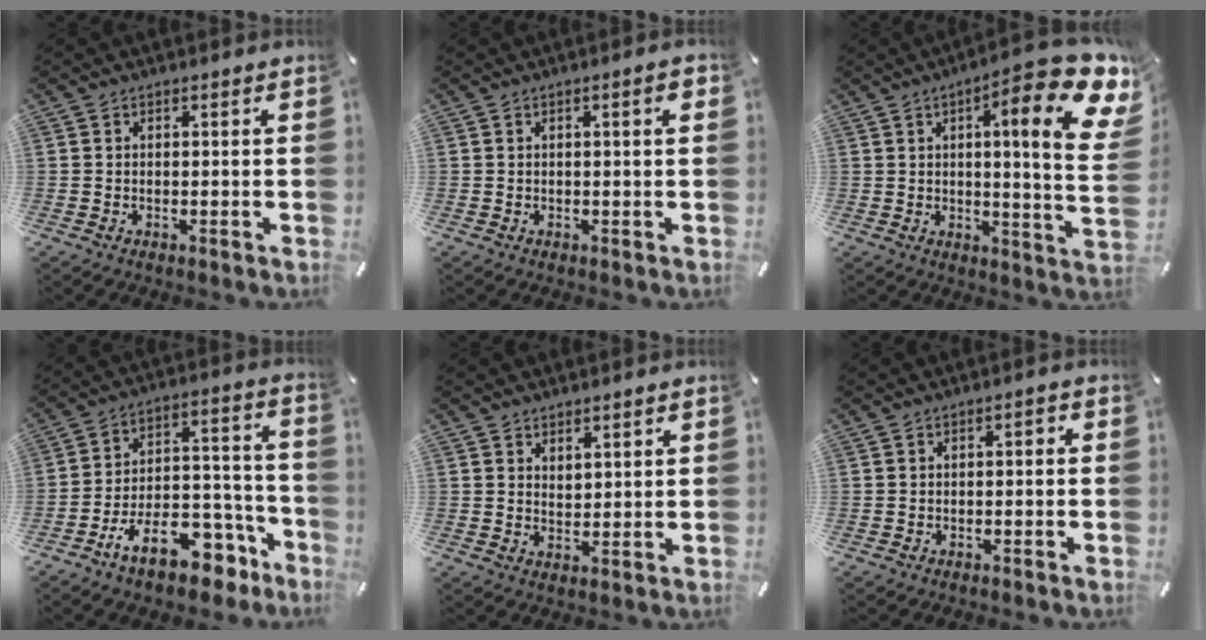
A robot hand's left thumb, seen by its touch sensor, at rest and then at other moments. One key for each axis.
{"total": 3.6, "fx": 1.0, "fy": 0.5, "fz": 3.4, "tx": -0.058, "ty": 0.000, "tz": 0.013}
{"total": 21.5, "fx": 8.7, "fy": 4.9, "fz": 19.0, "tx": -0.272, "ty": -0.059, "tz": 0.121}
{"total": 16.2, "fx": -10.3, "fy": 8.5, "fz": 9.1, "tx": -0.117, "ty": 0.060, "tz": -0.162}
{"total": 2.5, "fx": 2.2, "fy": 1.3, "fz": -0.1, "tx": 0.009, "ty": -0.010, "tz": 0.040}
{"total": 1.6, "fx": -0.8, "fy": 0.7, "fz": 1.2, "tx": -0.022, "ty": 0.006, "tz": -0.018}